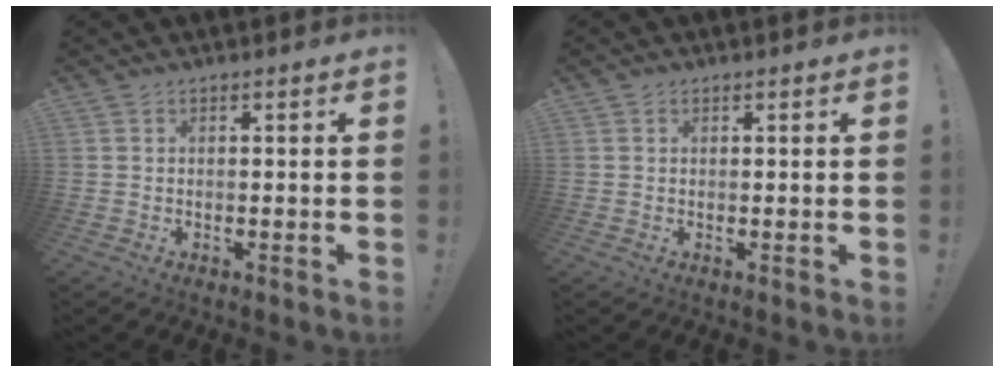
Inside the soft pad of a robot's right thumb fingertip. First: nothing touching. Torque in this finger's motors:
{"motor_torque": [-0.02, 0.02, 0.06, -0.06, 0.00]}